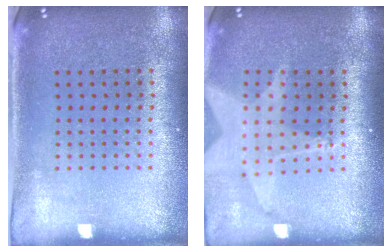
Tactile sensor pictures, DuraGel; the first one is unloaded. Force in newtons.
{"total": 2.0, "press": 1.6, "slide": 1.3}